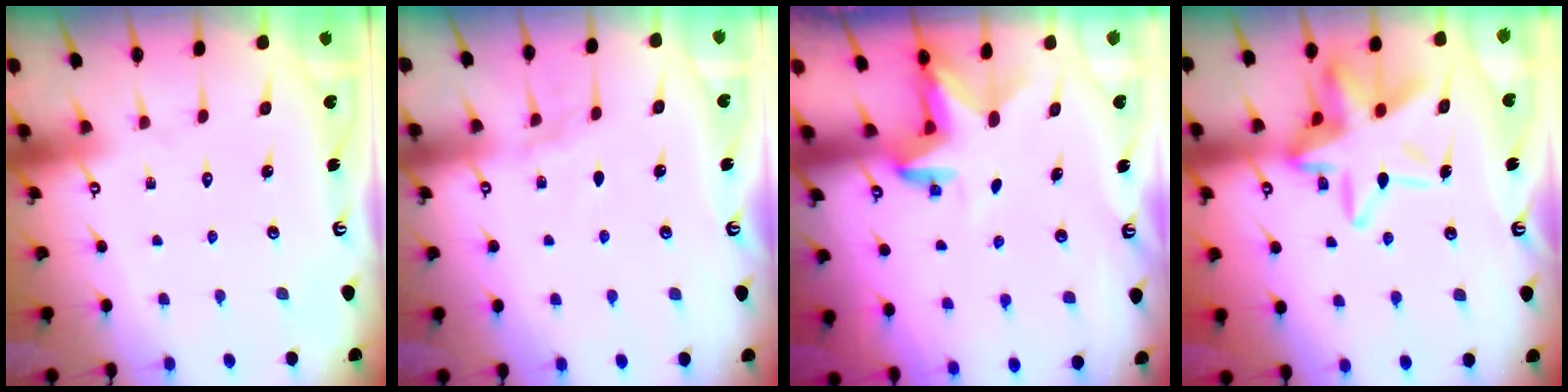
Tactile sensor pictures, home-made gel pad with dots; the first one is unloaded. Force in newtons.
{"total": 4.3, "press": 4.3, "slide": 0.5}
{"total": 3.4, "press": 3.4, "slide": 0.1}
{"total": 16.7, "press": 16.7, "slide": 1.5}